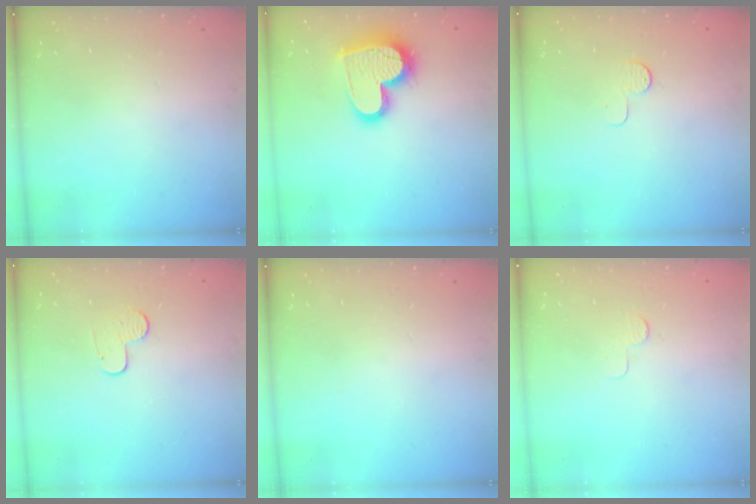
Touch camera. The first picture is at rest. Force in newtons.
{"total": 18.2, "press": 18.1, "slide": 1.5}
{"total": 4.0, "press": 4.0, "slide": 0.4}
{"total": 6.6, "press": 6.5, "slide": 0.6}
{"total": 0.0}
{"total": 2.5, "press": 2.5, "slide": 0.2}